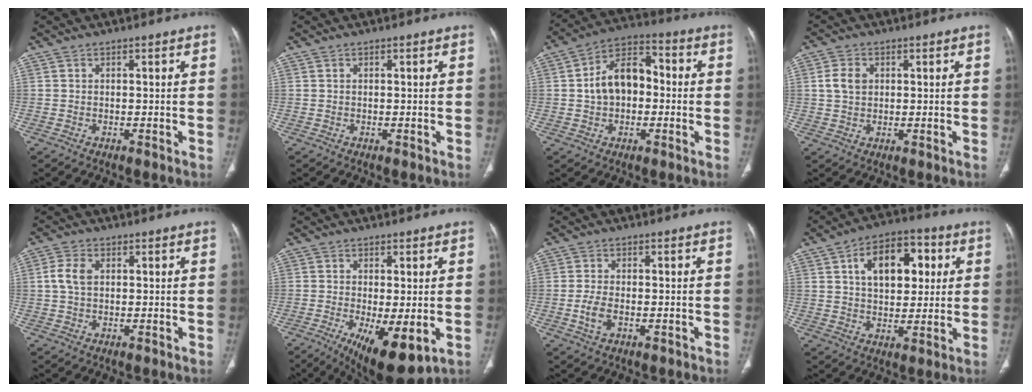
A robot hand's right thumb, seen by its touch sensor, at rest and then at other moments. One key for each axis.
{"total": 0.0}
{"total": 11.6, "fx": 0.1, "fy": 7.8, "fz": 8.5, "tx": -0.125, "ty": 0.033, "tz": -0.011}
{"total": 4.2, "fx": 0.9, "fy": 3.2, "fz": 2.6, "tx": -0.046, "ty": 0.002, "tz": 0.017}
{"total": 4.2, "fx": 0.7, "fy": 2.8, "fz": 3.1, "tx": -0.074, "ty": 0.008, "tz": 0.012}
{"total": 11.8, "fx": -3.9, "fy": 4.0, "fz": 10.4, "tx": -0.162, "ty": -0.022, "tz": -0.052}
{"total": 4.0, "fx": -1.0, "fy": 2.2, "fz": 3.2, "tx": -0.068, "ty": 0.004, "tz": -0.019}
{"total": 14.5, "fx": 3.4, "fy": 9.7, "fz": 10.3, "tx": -0.107, "ty": 0.014, "tz": 0.045}